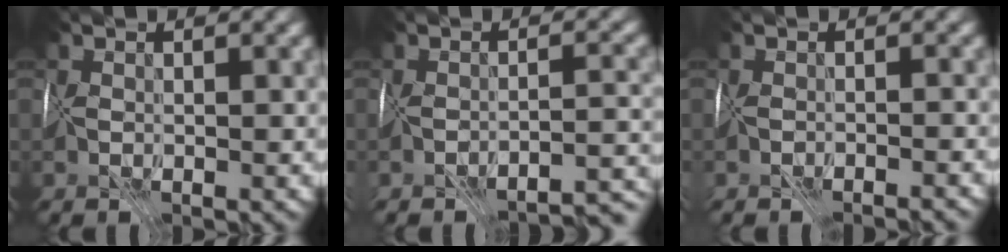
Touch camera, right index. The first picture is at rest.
{"total": 7.5, "force": [-7.1, 1.2, 2.1], "torque": [-0.011, 0.005, -0.076]}
{"total": 3.2, "force": [-3.1, 0.0, 0.7], "torque": [0.006, 0.004, -0.040]}